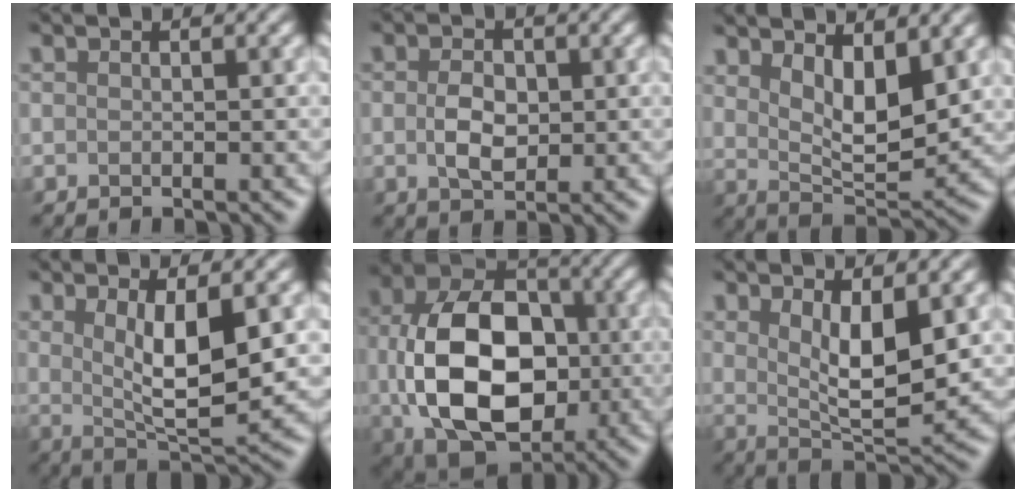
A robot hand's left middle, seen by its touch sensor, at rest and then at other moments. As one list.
[{"total": 2.3, "force": [0.1, 1.5, 1.7], "torque": [-0.044, 0.000, 0.006]}, {"total": 4.5, "force": [2.3, 1.7, 3.6], "torque": [-0.070, -0.013, 0.050]}, {"total": 5.6, "force": [1.1, 1.1, 5.4], "torque": [-0.096, -0.008, 0.028]}, {"total": 12.8, "force": [-0.4, 8.9, 9.2], "torque": [-0.182, -0.016, 0.004]}, {"total": 4.8, "force": [1.6, 1.2, 4.4], "torque": [-0.082, -0.013, 0.037]}]